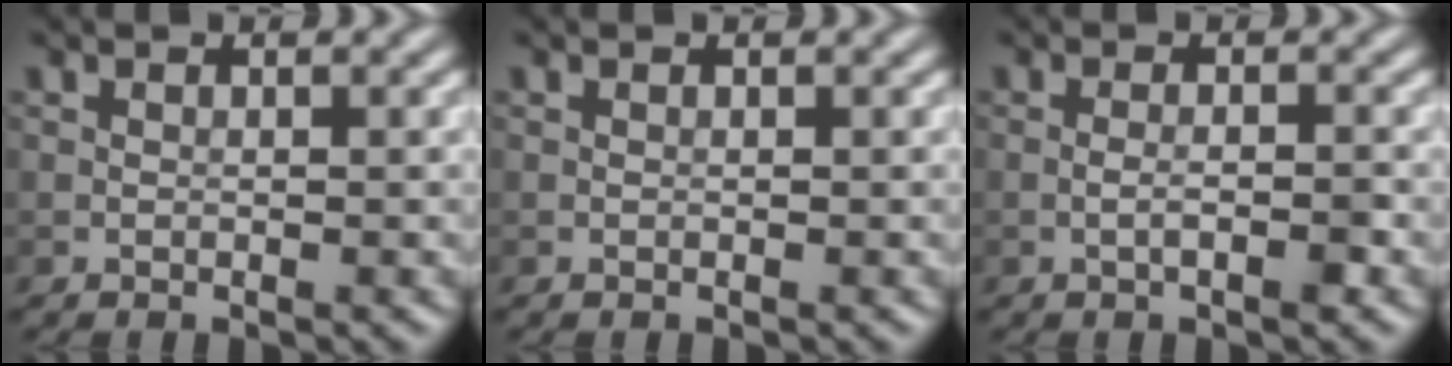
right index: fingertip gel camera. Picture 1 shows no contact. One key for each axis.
{"total": 0.0}
{"total": 1.9, "fx": -0.8, "fy": 0.4, "fz": 1.7, "tx": -0.032, "ty": 0.002, "tz": -0.017}